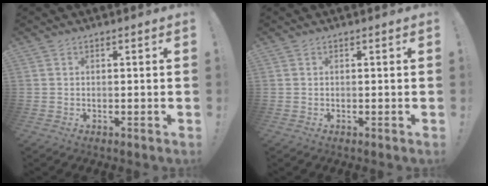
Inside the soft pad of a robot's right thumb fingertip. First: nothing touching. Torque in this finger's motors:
{"motor_torque": [0.00, 0.00, -0.05, 0.06, 0.02]}